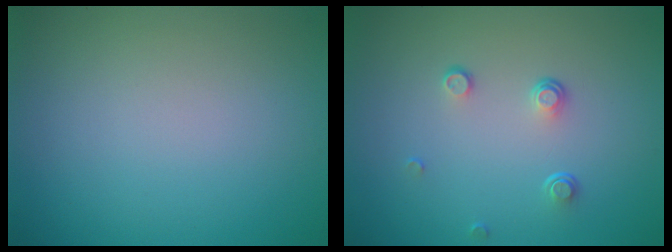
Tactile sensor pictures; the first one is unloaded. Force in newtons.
{"total": 1.4, "press": 0.8, "slide": 1.2}